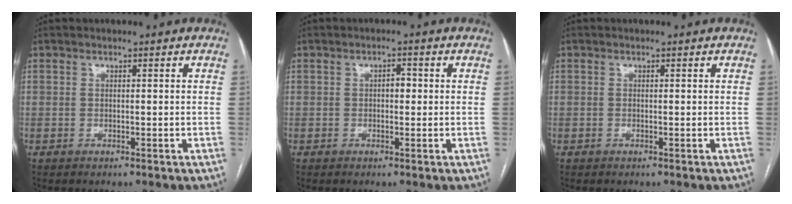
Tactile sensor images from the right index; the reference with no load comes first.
{"total": 1.7, "force": [0.0, 0.9, 1.4], "torque": [-0.018, 0.007, -0.001]}
{"total": 0.0}